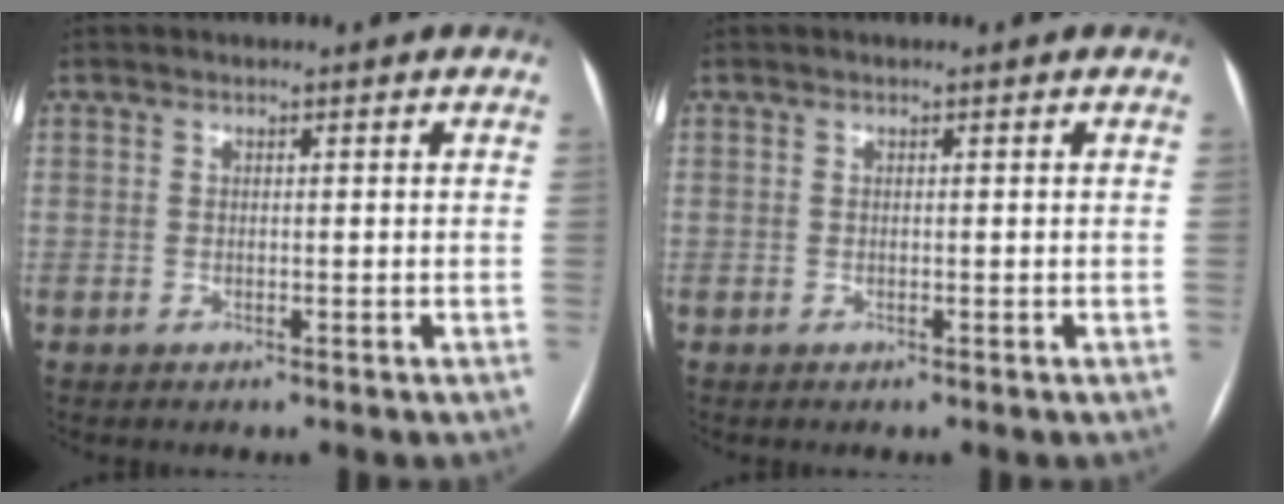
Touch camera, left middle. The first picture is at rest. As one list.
[{"total": 0.0}]